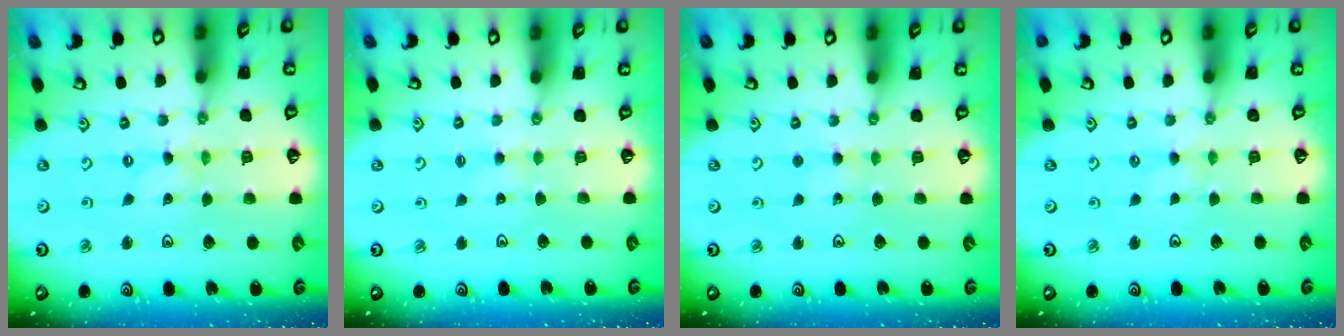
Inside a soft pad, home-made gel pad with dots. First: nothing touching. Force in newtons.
{"total": 1.7, "press": 1.7, "slide": 0.4}
{"total": 3.7, "press": 3.7, "slide": 0.4}
{"total": 1.5, "press": 1.4, "slide": 0.4}